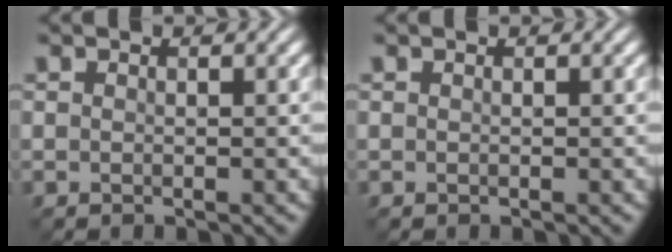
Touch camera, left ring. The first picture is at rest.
{"total": 0.0}